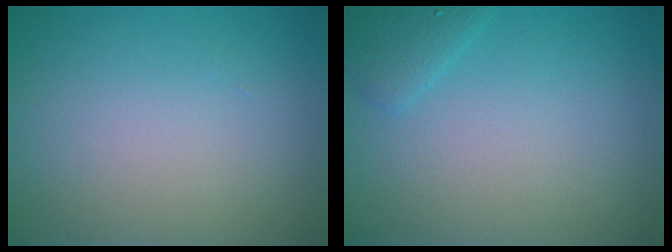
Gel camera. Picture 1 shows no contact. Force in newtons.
{"total": 1.6, "press": 1.6, "slide": 0.1}